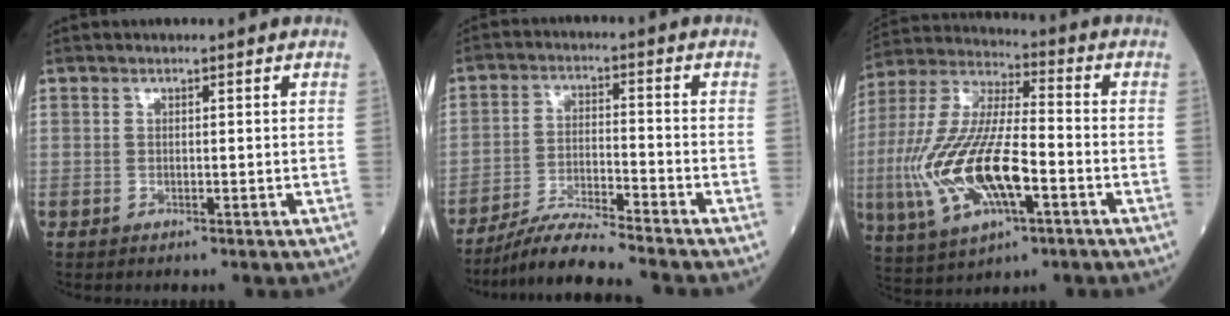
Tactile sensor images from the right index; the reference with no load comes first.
{"total": 8.3, "force": [-7.6, -1.4, 3.0], "torque": [-0.059, -0.019, -0.140]}
{"total": 18.4, "force": [-4.8, 5.5, 16.9], "torque": [-0.373, -0.008, -0.083]}